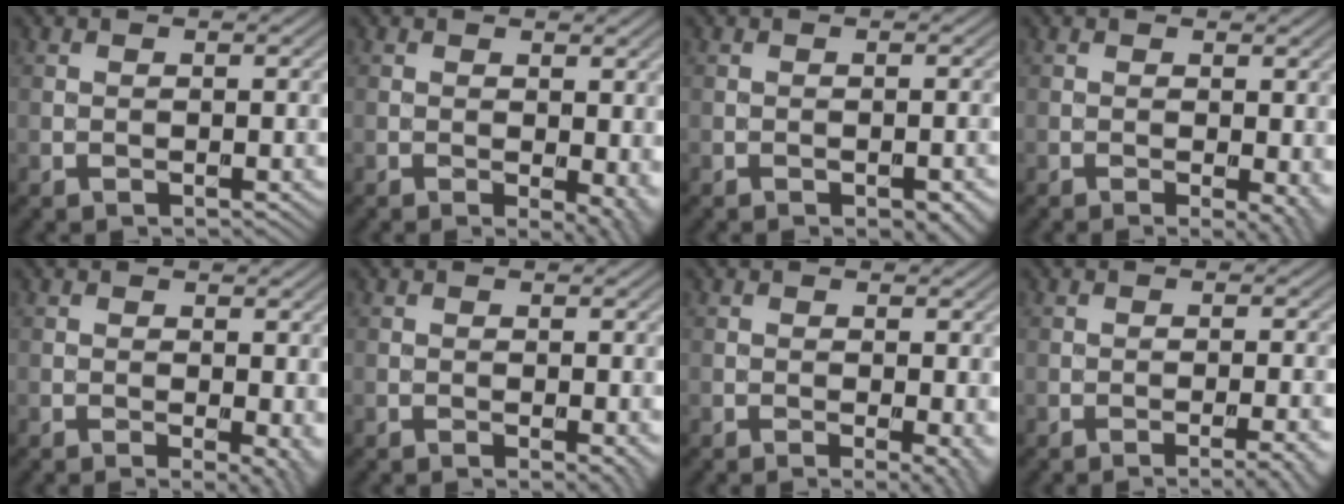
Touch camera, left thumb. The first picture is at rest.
{"total": 4.0, "force": [-0.4, 1.8, 3.5], "torque": [-0.040, -0.006, -0.002]}
{"total": 2.8, "force": [-1.6, 1.0, 2.0], "torque": [-0.025, 0.000, -0.017]}
{"total": 2.9, "force": [-0.5, 0.7, 2.8], "torque": [-0.035, -0.006, -0.007]}
{"total": 3.4, "force": [-0.4, 1.1, 3.2], "torque": [-0.037, -0.006, -0.005]}
{"total": 1.6, "force": [-0.4, 0.4, 1.5], "torque": [-0.018, -0.007, -0.005]}
{"total": 2.7, "force": [-0.5, 0.5, 2.6], "torque": [-0.034, -0.006, -0.009]}
{"total": 3.8, "force": [-1.8, 0.7, 3.3], "torque": [-0.037, 0.008, -0.029]}